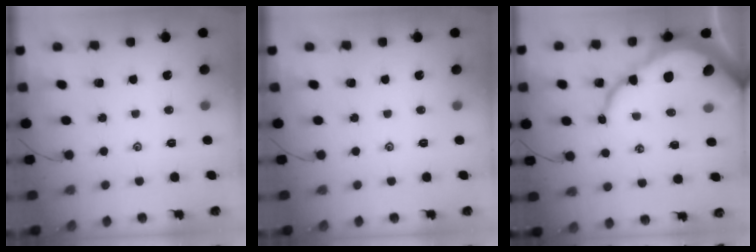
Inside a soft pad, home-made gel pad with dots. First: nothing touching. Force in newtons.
{"total": 0.0}
{"total": 14.8, "press": 14.7, "slide": 1.4}